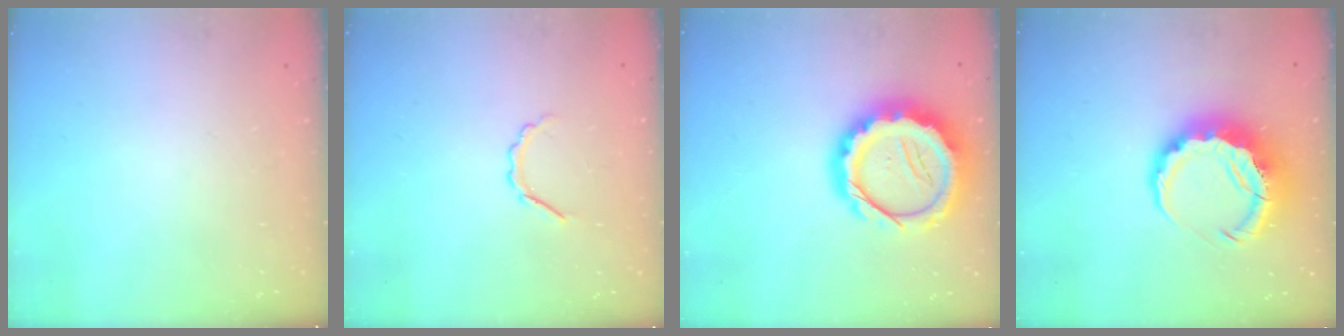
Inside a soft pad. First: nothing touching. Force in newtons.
{"total": 4.0, "press": 3.9, "slide": 1.0}
{"total": 18.4, "press": 18.1, "slide": 3.6}
{"total": 10.2, "press": 9.9, "slide": 2.3}